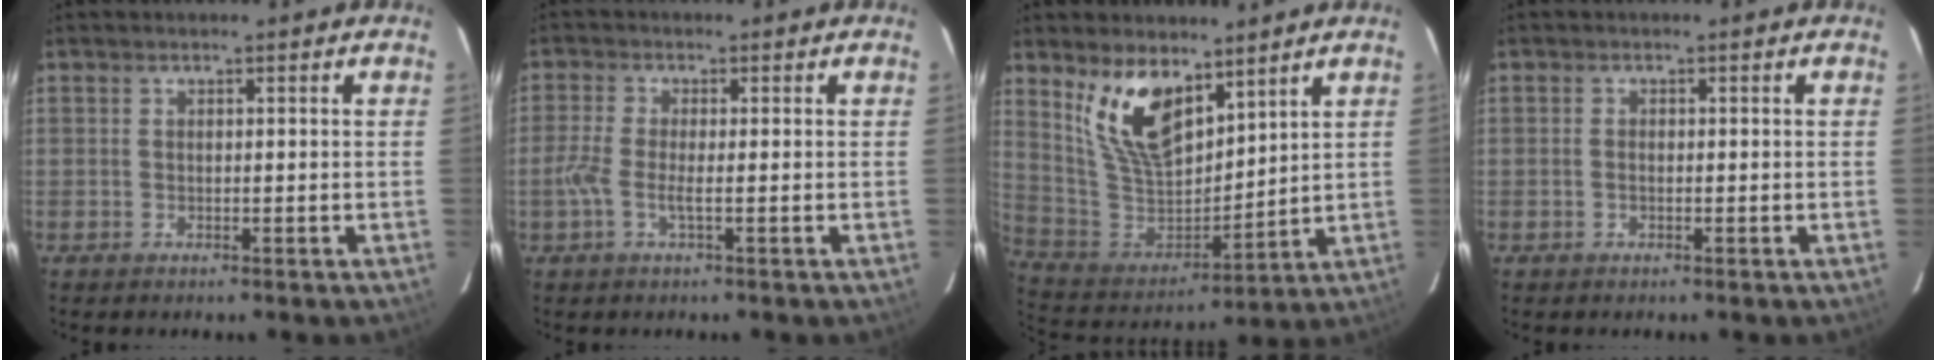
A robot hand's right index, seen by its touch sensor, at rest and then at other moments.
{"total": 4.1, "force": [-1.3, 0.7, 3.9], "torque": [-0.088, -0.002, -0.028]}
{"total": 15.0, "force": [9.1, 7.0, 9.5], "torque": [-0.185, 0.000, 0.194]}
{"total": 0.9, "force": [-0.3, 0.5, 0.7], "torque": [-0.014, 0.001, -0.007]}